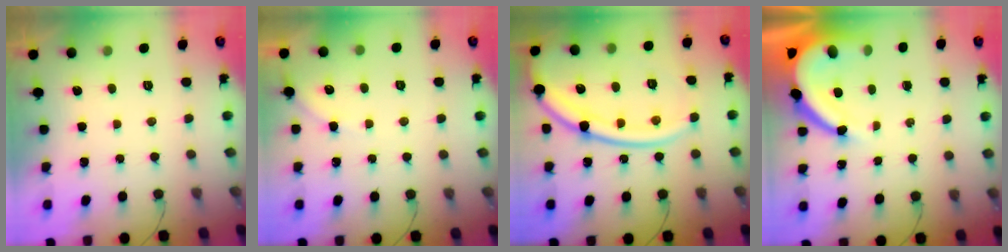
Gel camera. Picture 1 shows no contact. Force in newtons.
{"total": 2.4, "press": 2.4, "slide": 0.4}
{"total": 18.8, "press": 18.7, "slide": 1.6}
{"total": 12.3, "press": 12.2, "slide": 1.4}